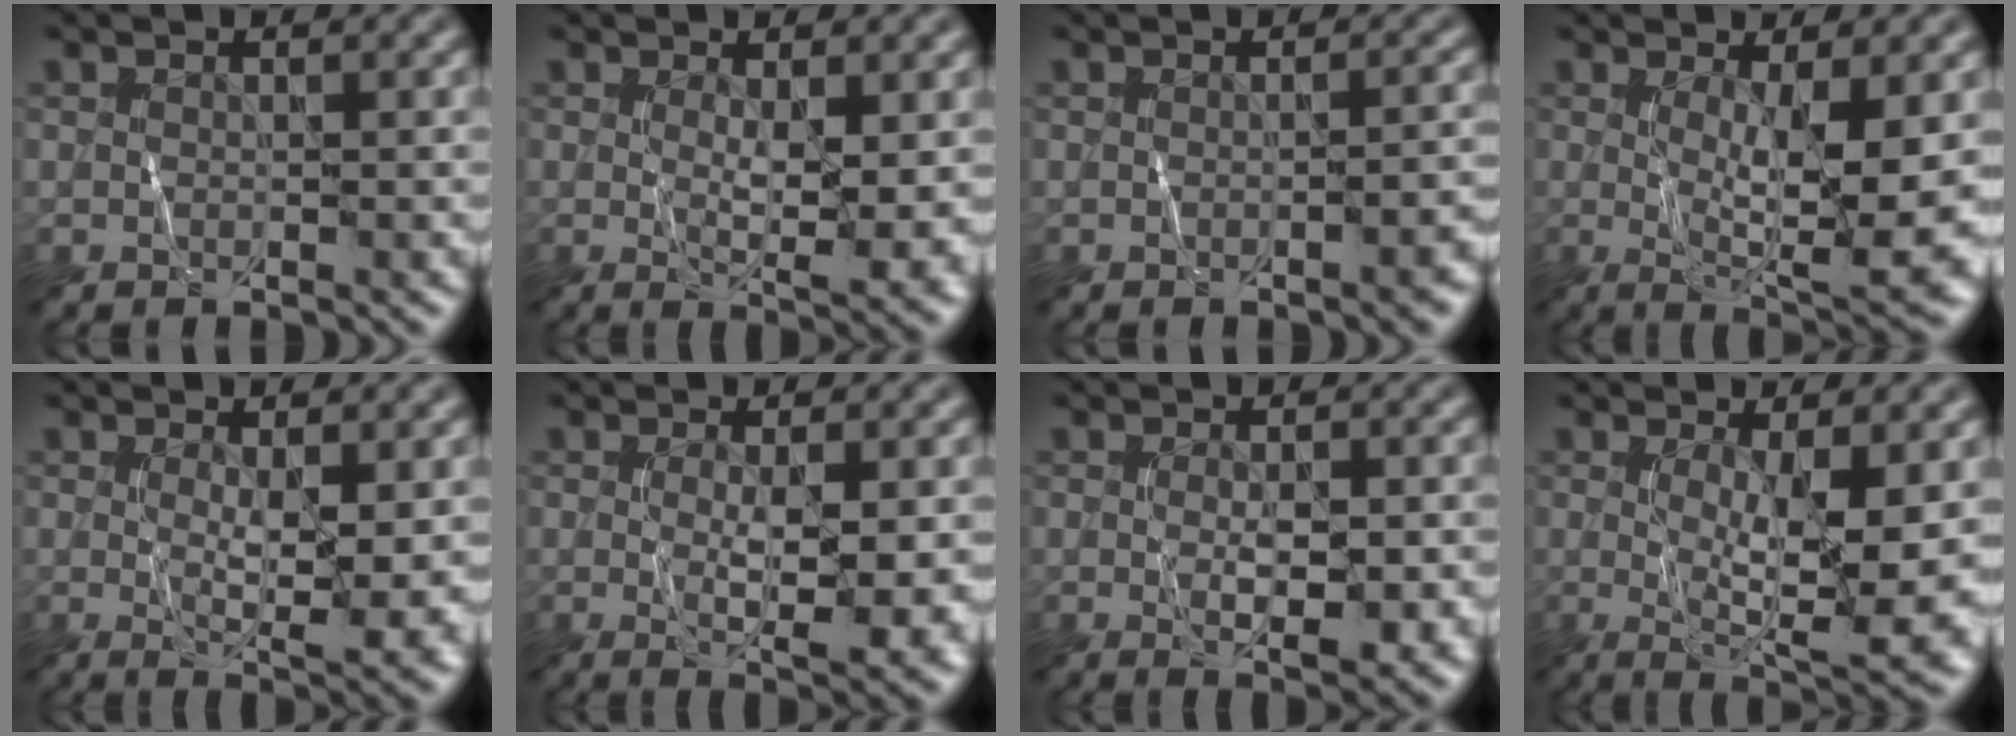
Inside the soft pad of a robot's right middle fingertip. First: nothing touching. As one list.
[{"total": 4.2, "force": [0.4, 1.0, 4.0], "torque": [-0.071, -0.014, 0.012]}, {"total": 2.0, "force": [-0.6, 0.5, 1.8], "torque": [-0.018, 0.003, -0.008]}, {"total": 7.9, "force": [-0.2, 1.9, 7.7], "torque": [-0.126, -0.017, 0.005]}, {"total": 4.8, "force": [0.2, 1.1, 4.7], "torque": [-0.081, -0.015, 0.010]}, {"total": 5.3, "force": [-0.4, 1.0, 5.2], "torque": [-0.089, -0.011, -0.001]}, {"total": 3.4, "force": [-0.4, 1.0, 3.2], "torque": [-0.057, -0.011, -0.001]}, {"total": 8.6, "force": [-0.2, 2.2, 8.3], "torque": [-0.138, -0.019, 0.004]}]